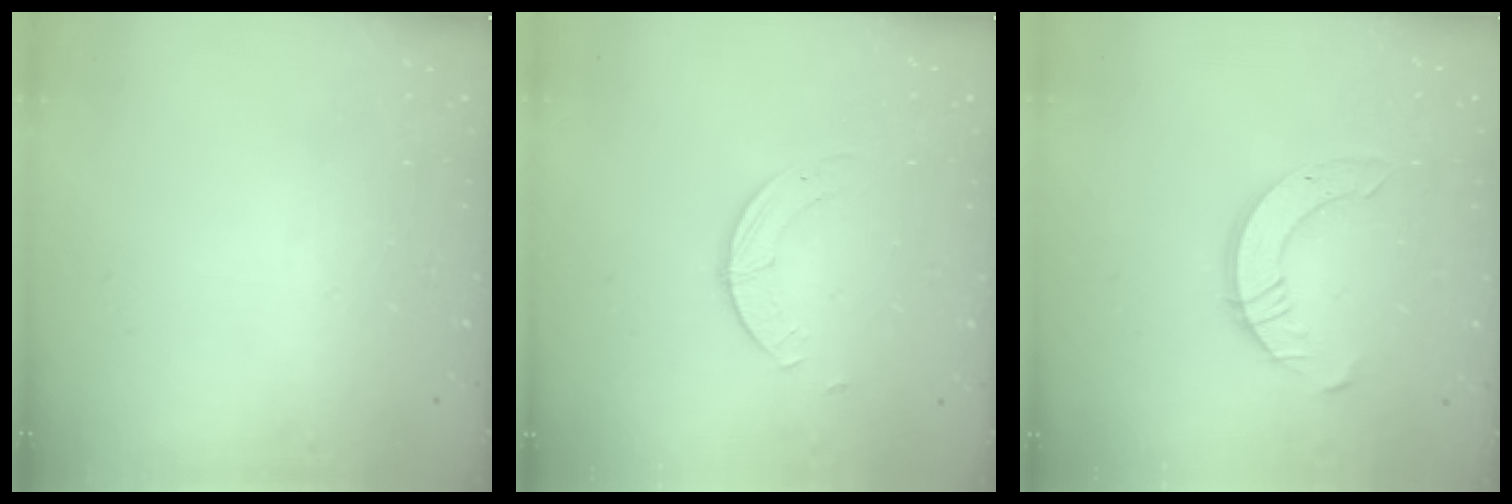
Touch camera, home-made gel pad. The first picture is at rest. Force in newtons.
{"total": 1.4, "press": 1.4, "slide": 0.2}
{"total": 9.6, "press": 9.5, "slide": 0.8}